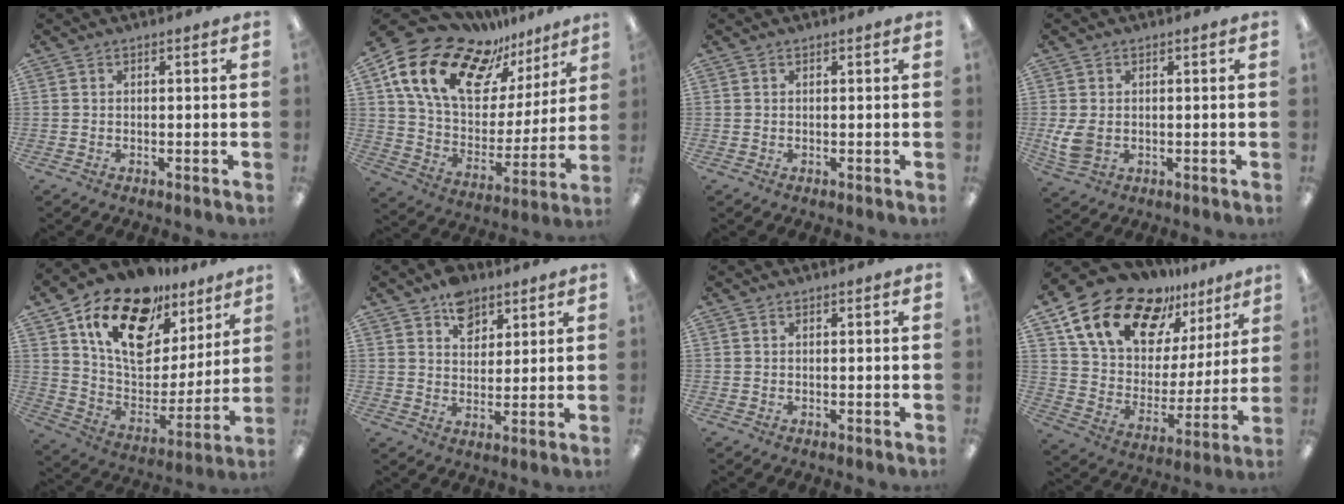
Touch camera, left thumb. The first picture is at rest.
{"total": 20.3, "force": [13.2, 11.2, 10.5], "torque": [-0.200, -0.076, 0.240]}
{"total": 0.0}
{"total": 5.7, "force": [0.0, 4.3, 3.7], "torque": [-0.068, -0.005, 0.000]}
{"total": 20.6, "force": [13.6, 11.3, 10.5], "torque": [-0.181, -0.078, 0.244]}
{"total": 8.0, "force": [5.3, 5.2, 3.0], "torque": [-0.031, -0.023, 0.091]}
{"total": 0.0}
{"total": 18.7, "force": [13.6, 9.7, 8.5], "torque": [-0.170, -0.083, 0.250]}